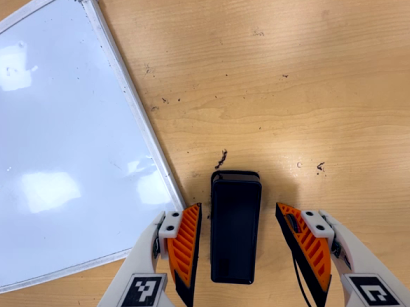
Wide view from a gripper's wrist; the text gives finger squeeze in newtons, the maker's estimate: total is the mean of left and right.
{"total": 0.0}